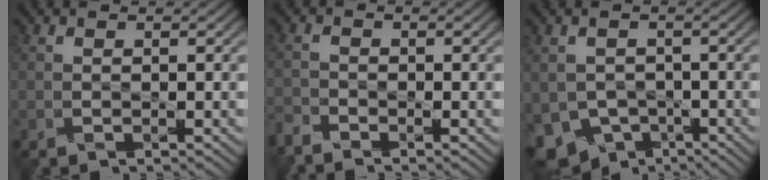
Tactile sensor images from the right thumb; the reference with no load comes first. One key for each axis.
{"total": 2.7, "fx": -2.5, "fy": 0.4, "fz": 0.7, "tx": -0.020, "ty": -0.011, "tz": -0.062}
{"total": 6.6, "fx": -3.3, "fy": 4.9, "fz": 2.8, "tx": -0.068, "ty": -0.026, "tz": -0.060}